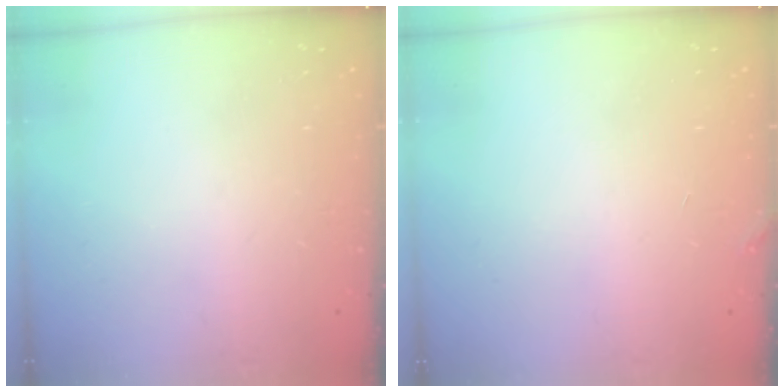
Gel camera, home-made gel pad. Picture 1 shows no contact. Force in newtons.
{"total": 2.3, "press": 2.3, "slide": 0.1}